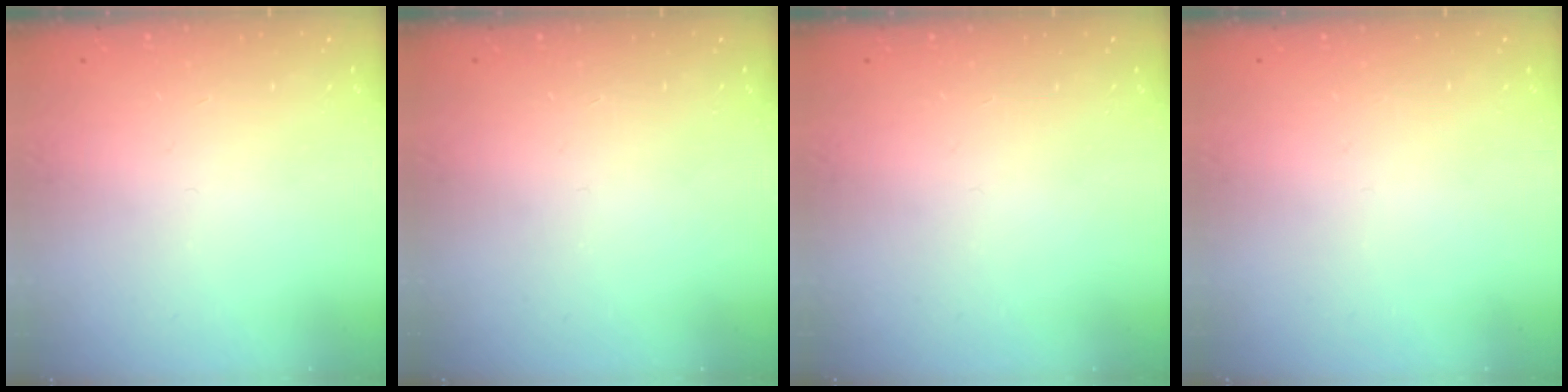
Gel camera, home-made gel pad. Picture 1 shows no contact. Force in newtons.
{"total": 0.0}
{"total": 0.0}
{"total": 0.0}